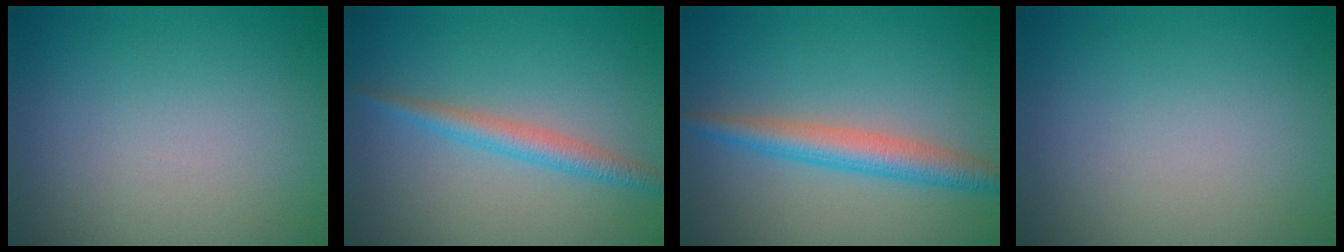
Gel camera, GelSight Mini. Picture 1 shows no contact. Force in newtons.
{"total": 2.4, "press": 2.4, "slide": 0.0}
{"total": 3.8, "press": 3.8, "slide": 0.1}
{"total": 0.0}